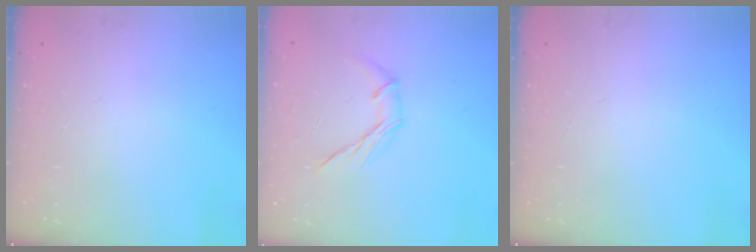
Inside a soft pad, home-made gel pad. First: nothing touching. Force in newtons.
{"total": 6.7, "press": 6.7, "slide": 0.8}
{"total": 0.0}